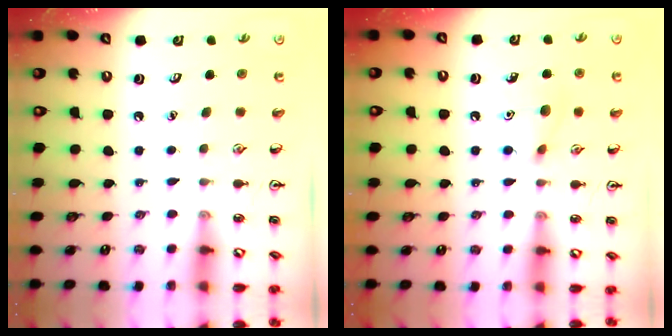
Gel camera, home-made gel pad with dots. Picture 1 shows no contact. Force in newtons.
{"total": 7.9, "press": 7.8, "slide": 1.6}